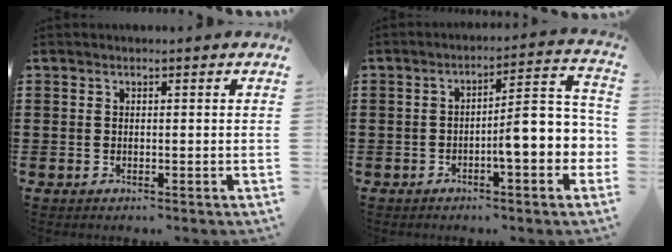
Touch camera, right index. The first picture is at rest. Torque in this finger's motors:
{"motor_torque": [2.14, 0.00, 0.71, 0.13]}